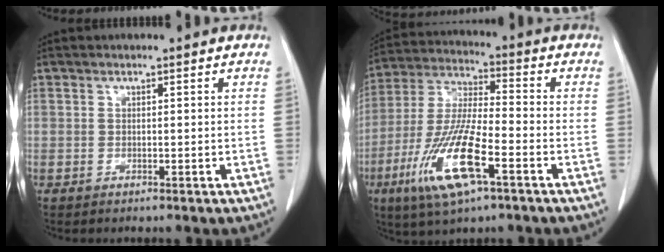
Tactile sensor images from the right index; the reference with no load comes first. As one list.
[{"total": 14.6, "force": [-6.3, 2.7, 13.0], "torque": [-0.272, -0.021, -0.116]}]